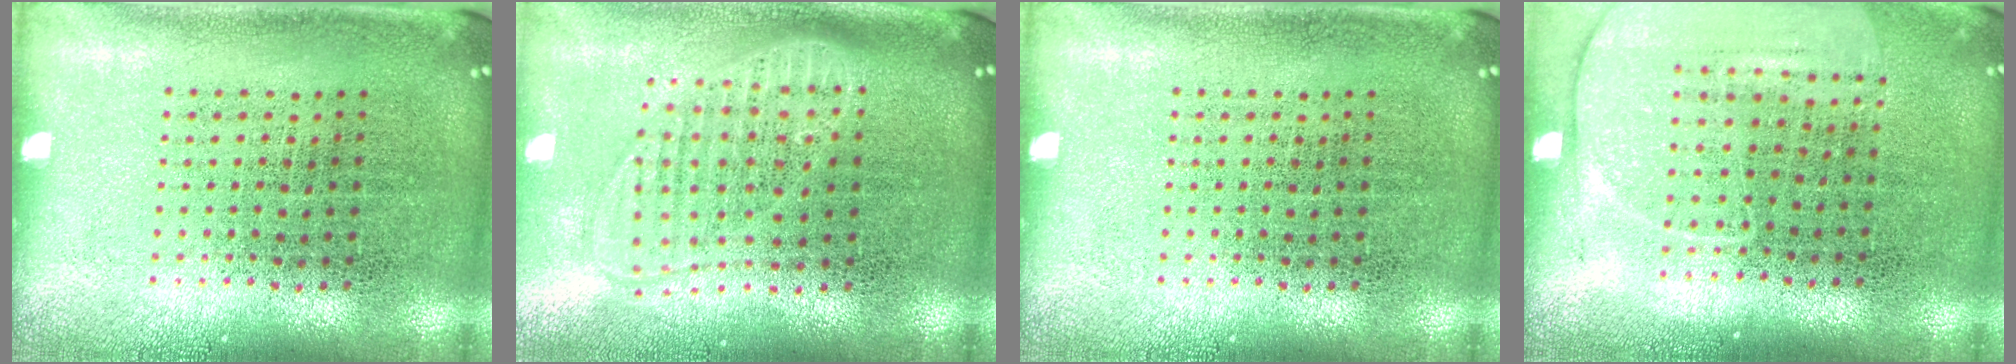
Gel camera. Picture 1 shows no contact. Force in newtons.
{"total": 1.8, "press": 1.4, "slide": 1.0}
{"total": 0.0}
{"total": 1.4, "press": 1.3, "slide": 0.4}